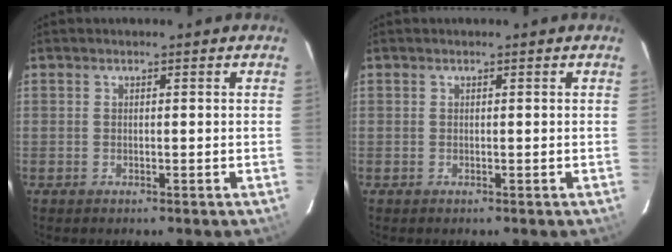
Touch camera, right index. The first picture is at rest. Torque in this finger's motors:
{"motor_torque": [0.46, 0.14, -0.02, 0.01]}